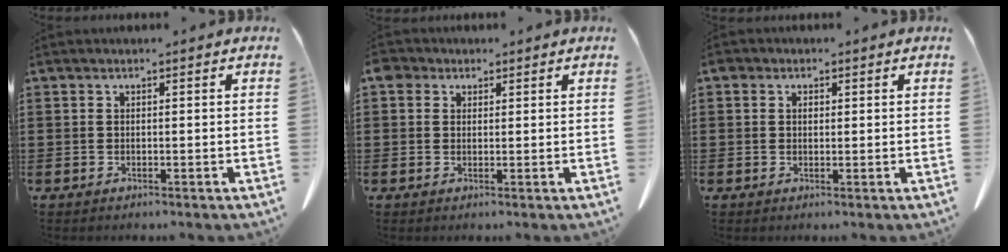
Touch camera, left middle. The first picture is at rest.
{"total": 2.2, "force": [1.4, 1.5, 0.7], "torque": [-0.021, 0.005, 0.027]}
{"total": 1.2, "force": [0.5, 0.9, 0.5], "torque": [-0.006, 0.001, 0.009]}